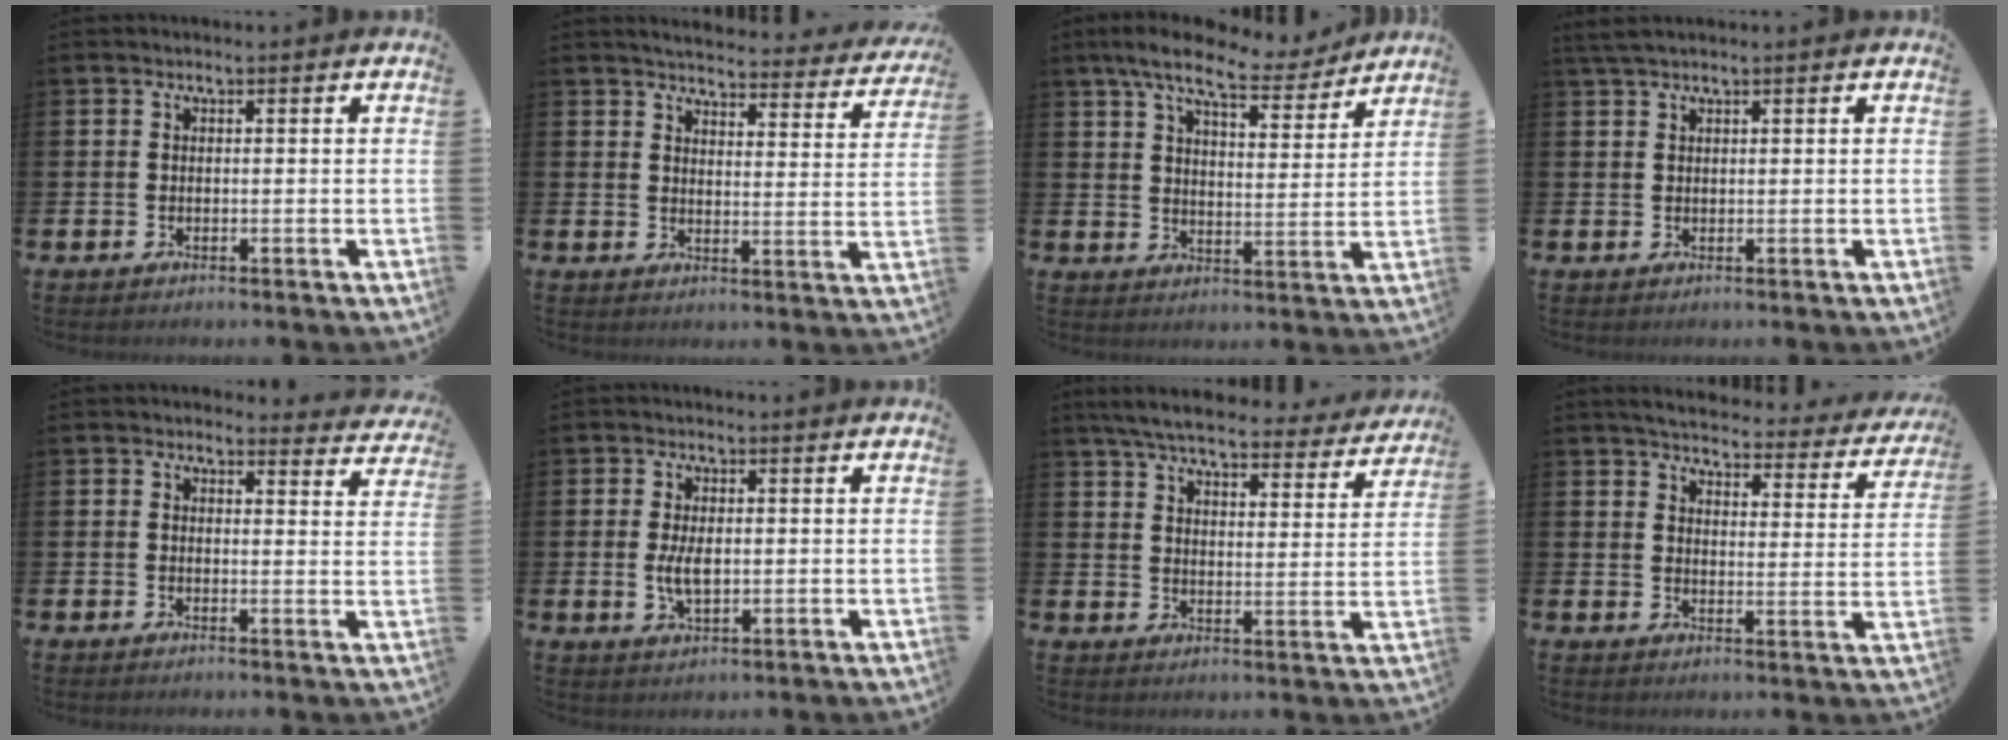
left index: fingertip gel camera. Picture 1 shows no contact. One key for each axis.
{"total": 4.2, "fx": 4.1, "fy": 0.5, "fz": 0.7, "tx": -0.026, "ty": -0.037, "tz": 0.067}
{"total": 9.1, "fx": 7.9, "fy": 2.1, "fz": 4.1, "tx": -0.097, "ty": -0.034, "tz": 0.136}
{"total": 1.8, "fx": 1.5, "fy": 0.2, "fz": 1.0, "tx": -0.025, "ty": 0.006, "tz": 0.029}
{"total": 2.2, "fx": 2.1, "fy": 0.6, "fz": 0.1, "tx": 0.005, "ty": -0.013, "tz": 0.035}
{"total": 3.7, "fx": 0.0, "fy": 1.9, "fz": 3.3, "tx": -0.052, "ty": 0.000, "tz": -0.003}
{"total": 6.5, "fx": 6.0, "fy": 1.0, "fz": 2.3, "tx": -0.054, "ty": -0.036, "tz": 0.101}
{"total": 4.2, "fx": 3.9, "fy": 0.8, "fz": 1.1, "tx": -0.035, "ty": -0.033, "tz": 0.062}